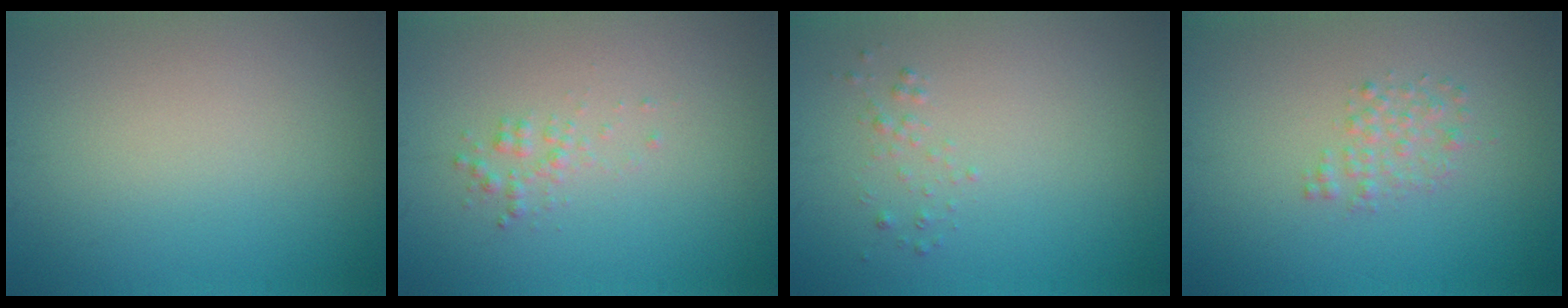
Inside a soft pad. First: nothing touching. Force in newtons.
{"total": 1.2, "press": 1.2, "slide": 0.0}
{"total": 0.7, "press": 0.7, "slide": 0.1}
{"total": 1.6, "press": 1.6, "slide": 0.0}